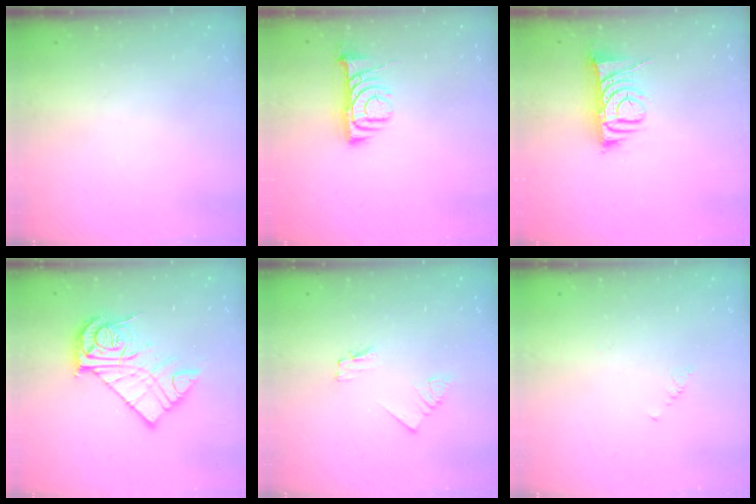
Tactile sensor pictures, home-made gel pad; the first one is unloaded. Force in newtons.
{"total": 8.2, "press": 8.2, "slide": 0.6}
{"total": 8.3, "press": 8.2, "slide": 0.8}
{"total": 15.8, "press": 15.7, "slide": 1.3}
{"total": 1.7, "press": 1.7, "slide": 0.3}
{"total": 0.7, "press": 0.6, "slide": 0.2}